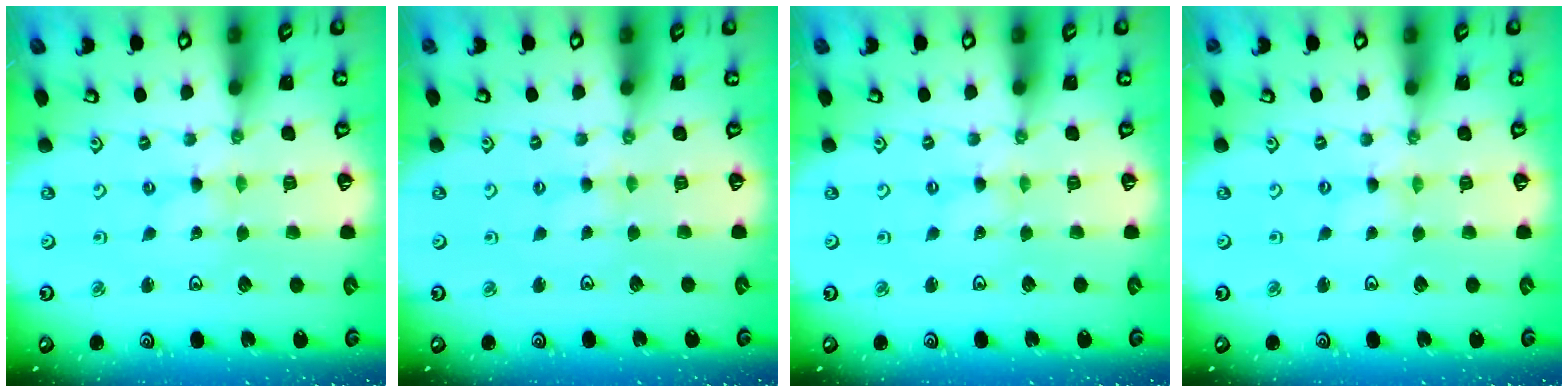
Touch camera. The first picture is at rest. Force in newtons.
{"total": 2.2, "press": 2.2, "slide": 0.3}
{"total": 0.0}
{"total": 0.0}